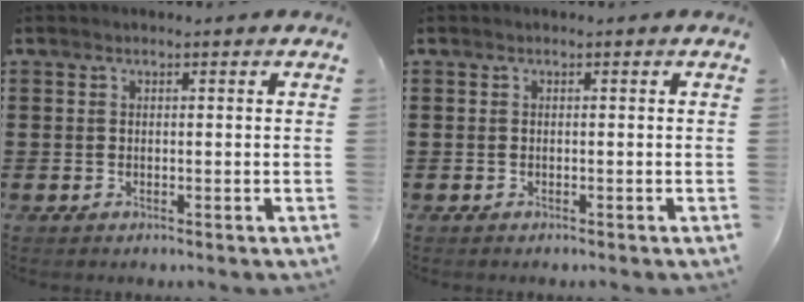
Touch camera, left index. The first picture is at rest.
{"total": 0.0}